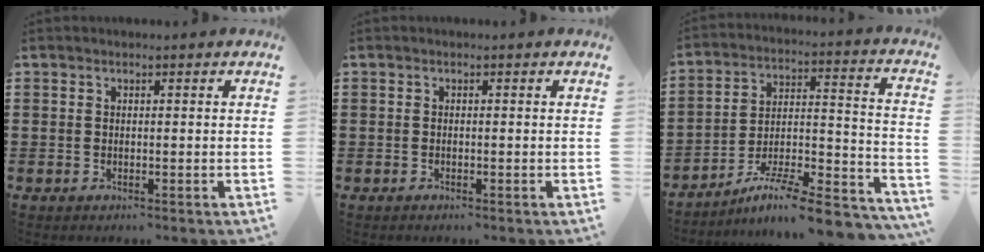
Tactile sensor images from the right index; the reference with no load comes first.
{"total": 0.0}
{"total": 9.4, "force": [-7.7, 0.7, 5.4], "torque": [-0.082, 0.004, -0.152]}